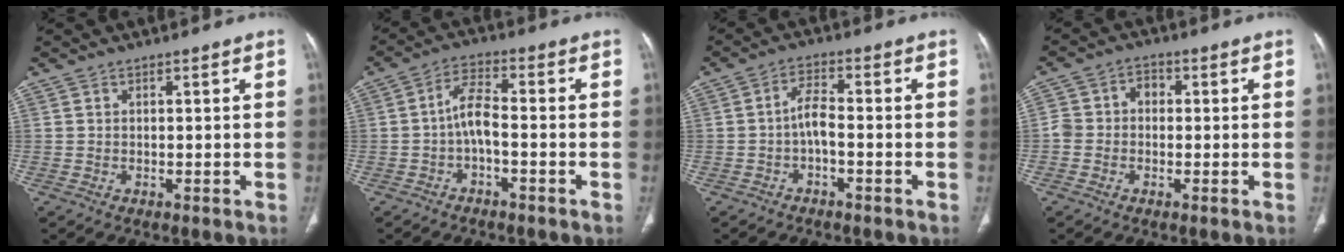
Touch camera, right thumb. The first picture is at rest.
{"total": 5.1, "force": [-1.5, 1.8, 4.6], "torque": [-0.090, 0.028, -0.035]}
{"total": 3.9, "force": [-1.3, 1.3, 3.4], "torque": [-0.065, 0.022, -0.028]}
{"total": 5.0, "force": [-0.5, 4.2, 2.7], "torque": [-0.038, 0.025, -0.017]}